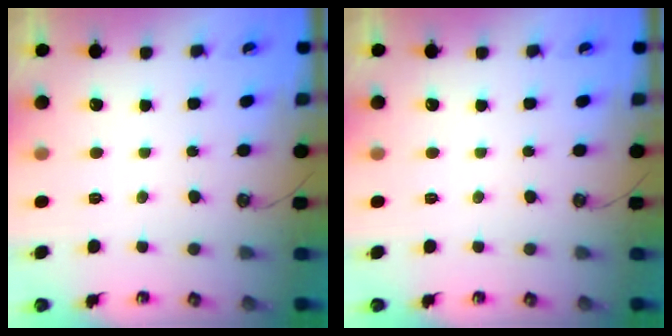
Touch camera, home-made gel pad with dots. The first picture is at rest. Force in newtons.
{"total": 0.0}